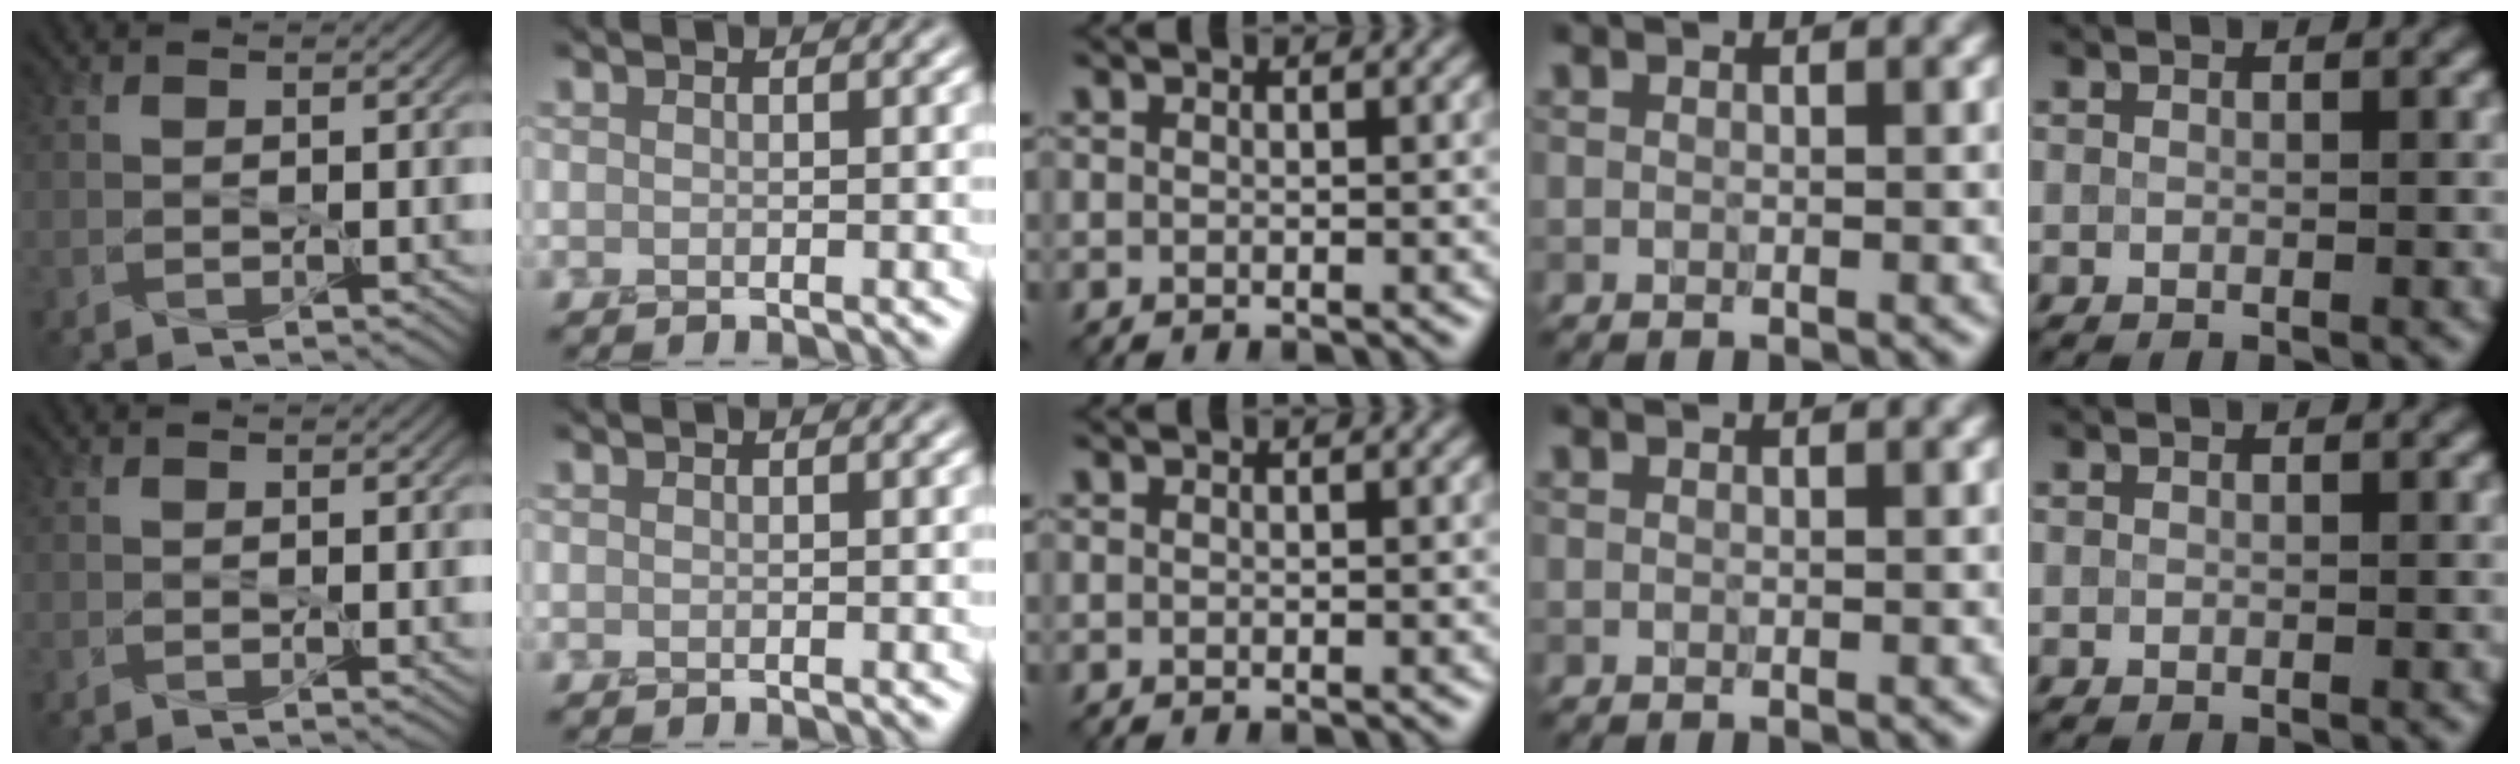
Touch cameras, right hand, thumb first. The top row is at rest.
{}